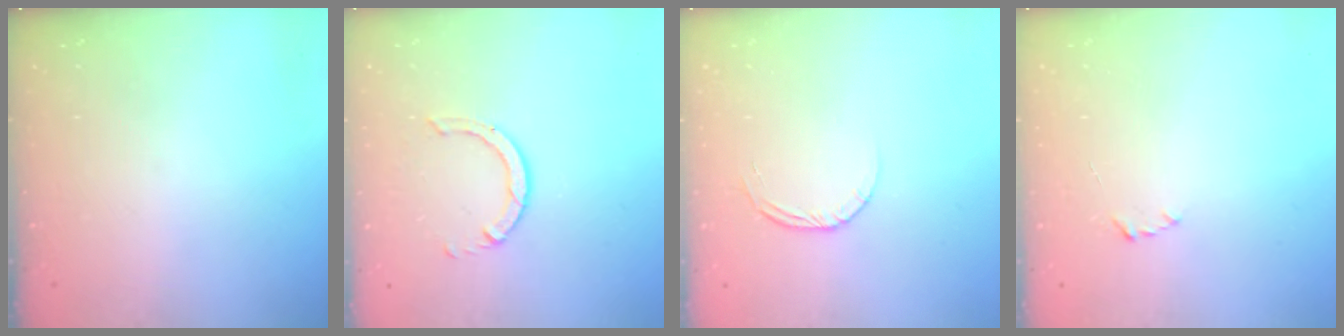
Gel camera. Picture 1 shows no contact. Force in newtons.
{"total": 5.5, "press": 5.5, "slide": 0.5}
{"total": 3.5, "press": 3.5, "slide": 0.3}
{"total": 2.2, "press": 2.1, "slide": 0.3}